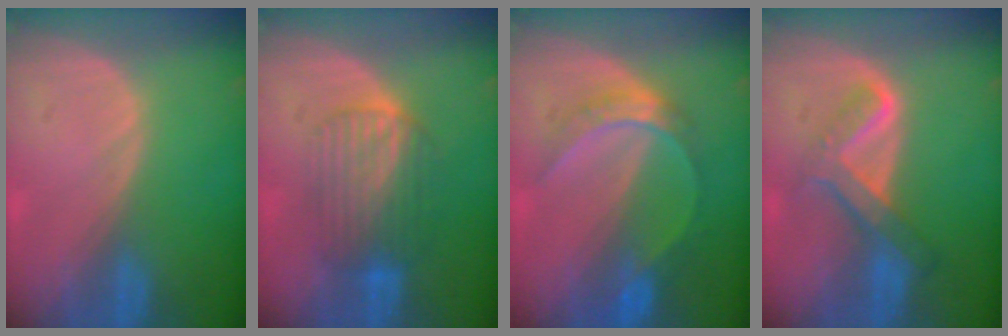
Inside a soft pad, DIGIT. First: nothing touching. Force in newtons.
{"total": 6.6, "press": 6.5, "slide": 1.3}
{"total": 6.5, "press": 5.6, "slide": 3.4}
{"total": 6.7, "press": 5.7, "slide": 3.6}